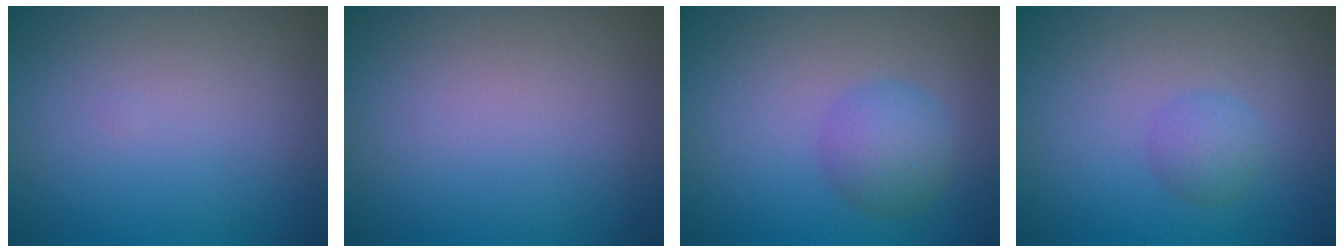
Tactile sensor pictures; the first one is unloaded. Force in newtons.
{"total": 0.0}
{"total": 3.0, "press": 3.0, "slide": 0.1}
{"total": 1.7, "press": 1.7, "slide": 0.1}